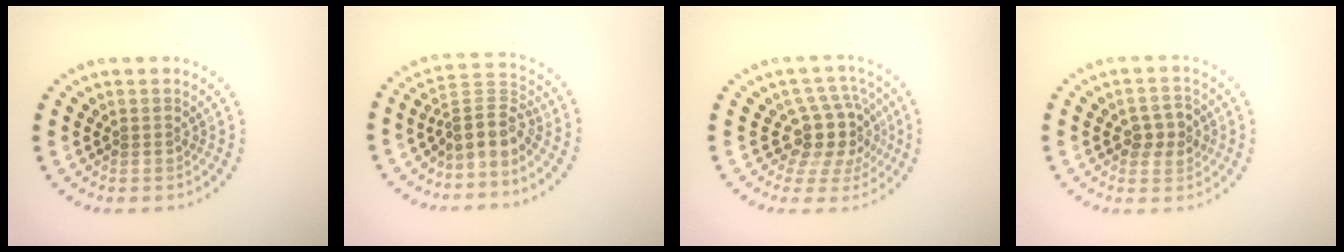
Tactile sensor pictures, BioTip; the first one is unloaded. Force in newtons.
{"total": 3.5, "press": 2.6, "slide": 2.3}
{"total": 4.3, "press": 3.4, "slide": 2.8}
{"total": 2.5, "press": 2.5, "slide": 0.3}